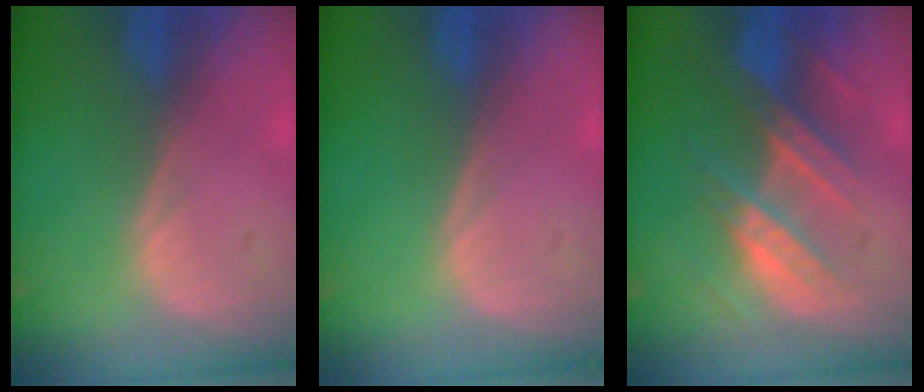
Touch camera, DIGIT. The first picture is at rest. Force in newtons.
{"total": 0.0}
{"total": 8.9, "press": 7.9, "slide": 4.1}